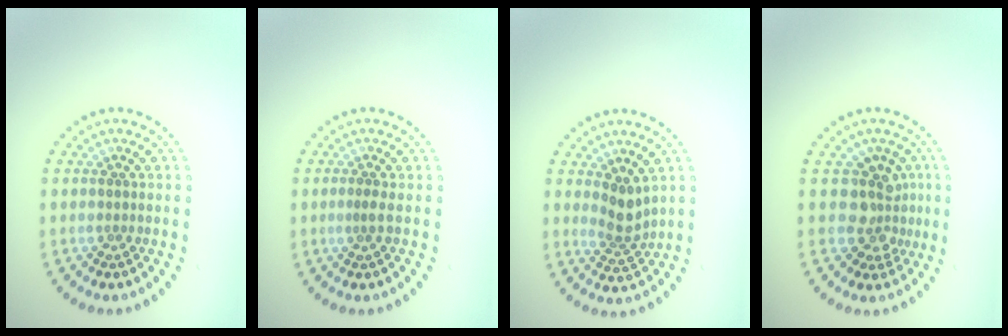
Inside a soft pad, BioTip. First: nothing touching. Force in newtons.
{"total": 0.6, "press": 0.3, "slide": 0.5}
{"total": 2.5, "press": 2.0, "slide": 1.6}
{"total": 3.5, "press": 2.9, "slide": 2.1}